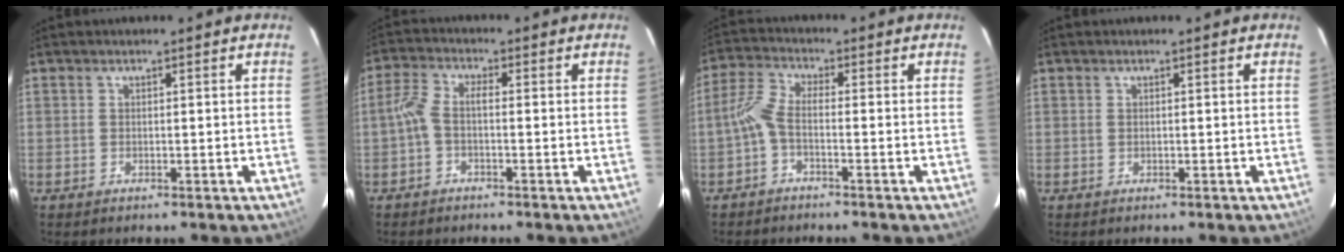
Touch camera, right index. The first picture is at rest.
{"total": 3.6, "force": [-1.2, 1.6, 3.1], "torque": [-0.073, 0.013, -0.027]}
{"total": 4.0, "force": [-1.8, 1.2, 3.4], "torque": [-0.088, 0.014, -0.040]}
{"total": 0.0}